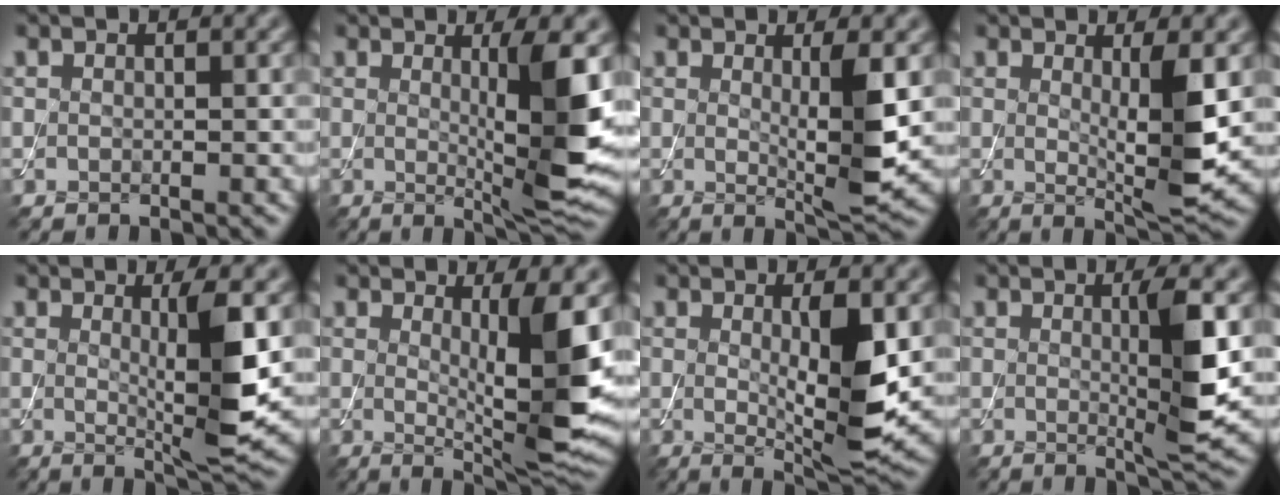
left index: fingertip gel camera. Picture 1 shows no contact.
{"total": 7.8, "force": [0.7, 1.3, 7.7], "torque": [-0.110, -0.017, 0.017]}
{"total": 4.9, "force": [0.5, 0.8, 4.8], "torque": [-0.077, -0.013, 0.012]}
{"total": 5.3, "force": [0.6, 1.0, 5.2], "torque": [-0.082, -0.016, 0.014]}
{"total": 6.1, "force": [0.6, 0.9, 6.0], "torque": [-0.096, -0.013, 0.017]}
{"total": 8.2, "force": [1.0, 1.6, 8.0], "torque": [-0.118, -0.024, 0.024]}
{"total": 6.6, "force": [0.4, 1.4, 6.4], "torque": [-0.106, -0.016, 0.014]}
{"total": 5.2, "force": [0.4, 0.6, 5.2], "torque": [-0.083, -0.008, 0.012]}